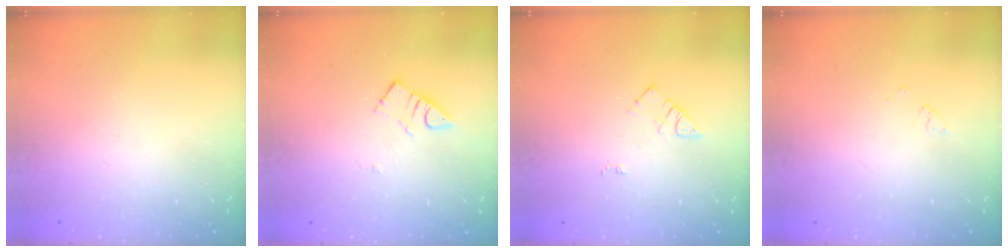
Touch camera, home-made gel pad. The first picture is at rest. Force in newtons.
{"total": 3.3, "press": 3.3, "slide": 0.1}
{"total": 6.3, "press": 6.3, "slide": 0.6}
{"total": 1.7, "press": 1.7, "slide": 0.3}